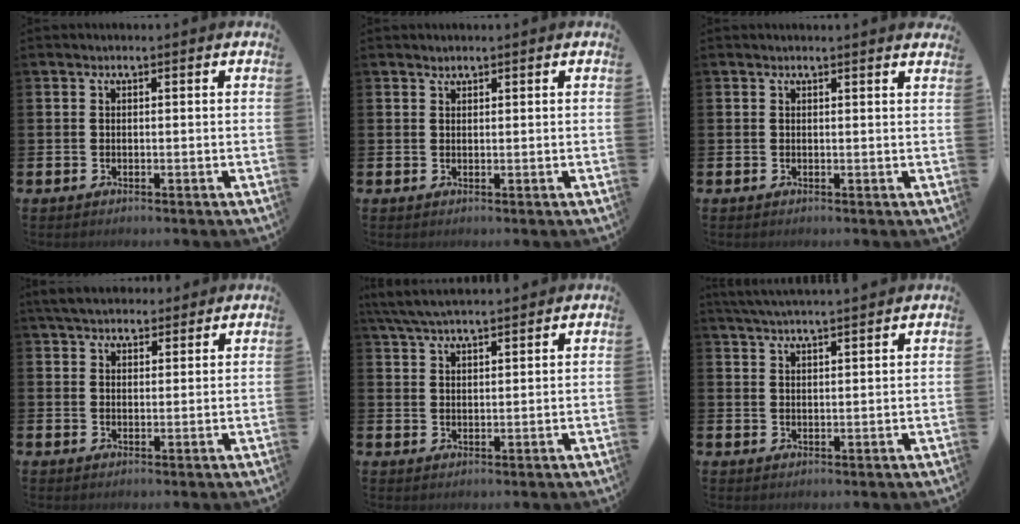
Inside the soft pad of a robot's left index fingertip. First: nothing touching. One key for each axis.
{"total": 0.9, "fx": 0.8, "fy": 0.3, "fz": -0.1, "tx": 0.017, "ty": -0.004, "tz": 0.012}
{"total": 0.6, "fx": 0.6, "fy": -0.1, "fz": 0.0, "tx": 0.004, "ty": -0.003, "tz": 0.011}
{"total": 4.9, "fx": 4.5, "fy": 1.5, "fz": 1.0, "tx": -0.026, "ty": -0.017, "tz": 0.083}
{"total": 5.1, "fx": 4.8, "fy": 0.6, "fz": 1.6, "tx": -0.045, "ty": -0.018, "tz": 0.089}
{"total": 4.0, "fx": 4.0, "fy": -0.4, "fz": 0.6, "tx": -0.018, "ty": -0.017, "tz": 0.071}